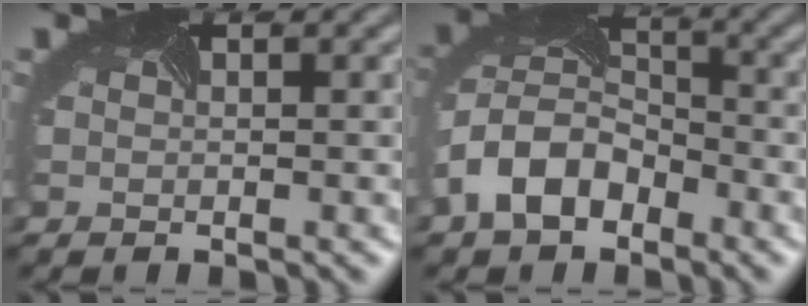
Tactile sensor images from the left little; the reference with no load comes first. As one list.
[{"total": 5.7, "force": [-2.8, 4.0, 3.0], "torque": [-0.076, 0.006, -0.067]}]